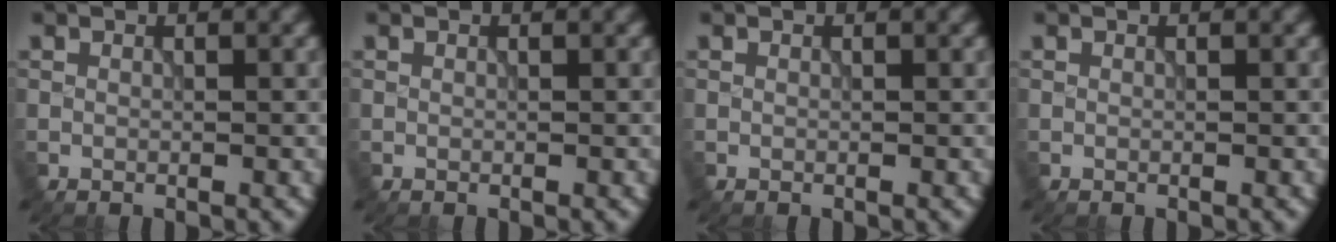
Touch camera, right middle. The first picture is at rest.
{"total": 0.0}
{"total": 0.0}
{"total": 0.0}